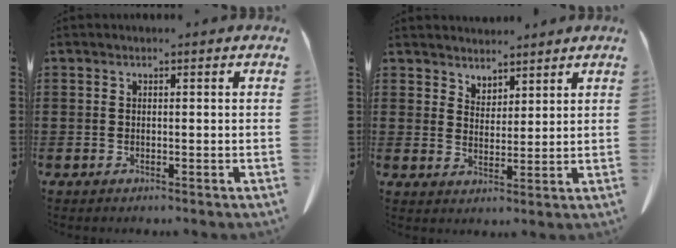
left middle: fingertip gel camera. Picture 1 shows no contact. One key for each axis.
{"total": 3.7, "fx": 3.5, "fy": 1.3, "fz": -0.4, "tx": -0.004, "ty": -0.008, "tz": 0.067}